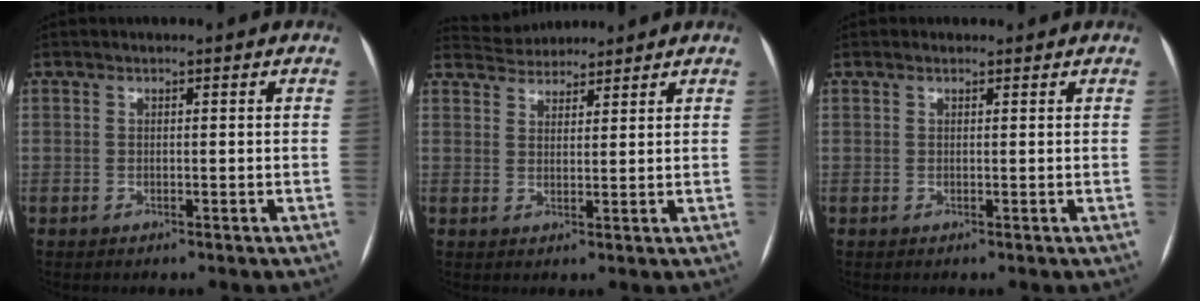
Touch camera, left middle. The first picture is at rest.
{"total": 5.0, "force": [4.8, 1.3, 0.3], "torque": [-0.008, 0.026, 0.080]}
{"total": 0.8, "force": [0.6, 0.5, 0.2], "torque": [-0.014, 0.011, 0.010]}